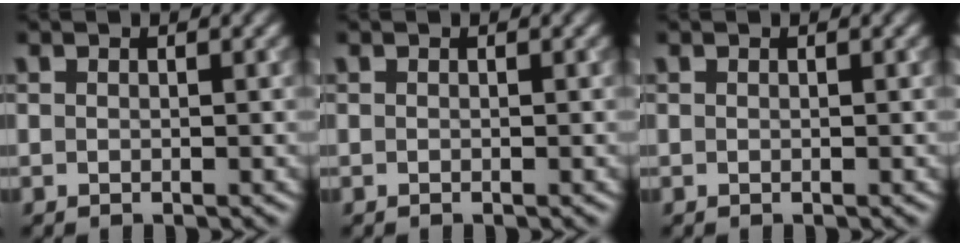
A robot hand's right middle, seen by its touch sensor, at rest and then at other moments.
{"total": 0.0}
{"total": 0.0}